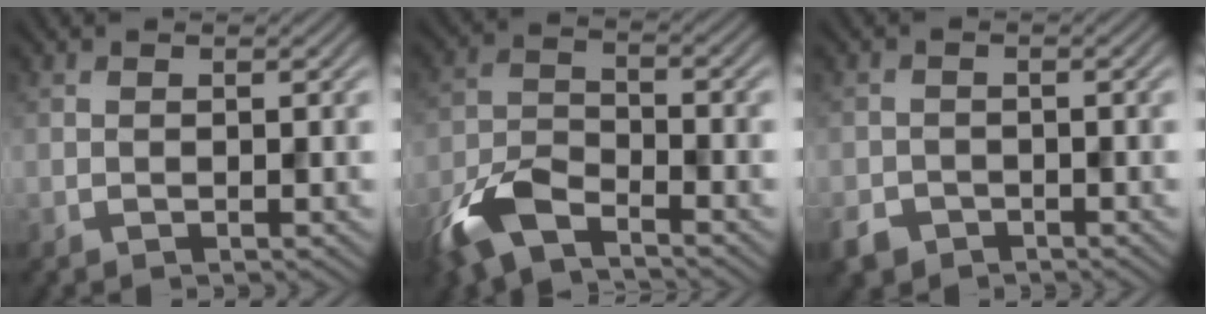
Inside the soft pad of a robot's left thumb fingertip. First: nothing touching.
{"total": 8.3, "force": [-5.9, 3.1, 4.9], "torque": [-0.108, -0.010, -0.134]}
{"total": 2.6, "force": [-1.9, 1.7, 0.7], "torque": [-0.018, -0.006, -0.044]}